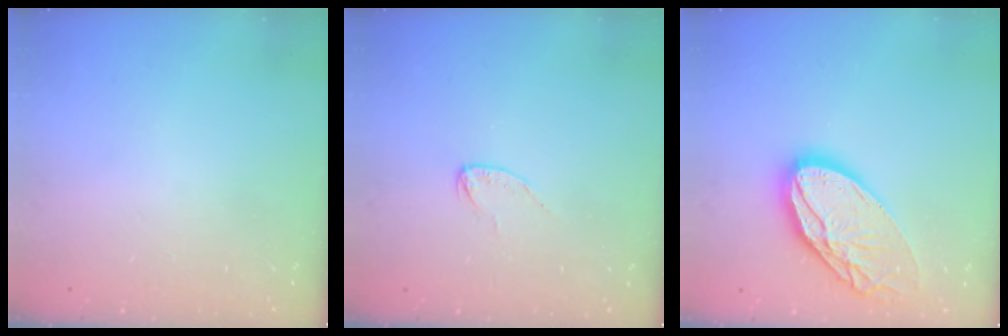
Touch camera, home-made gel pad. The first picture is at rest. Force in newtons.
{"total": 3.5, "press": 3.5, "slide": 0.3}
{"total": 18.1, "press": 18.0, "slide": 1.5}